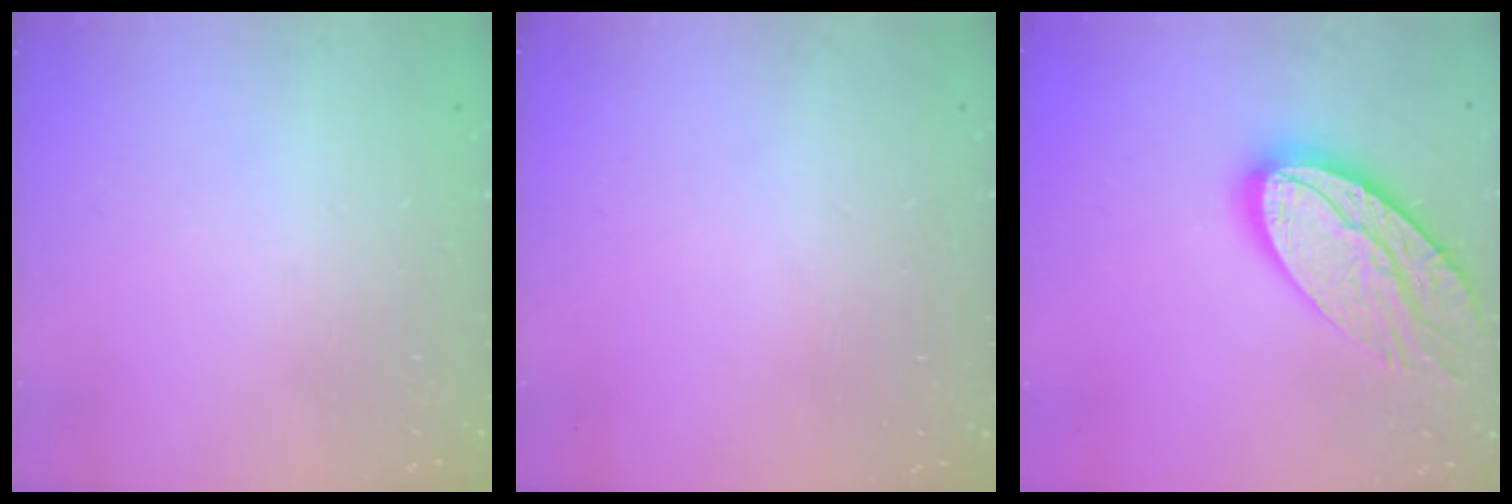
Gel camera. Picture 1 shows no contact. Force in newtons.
{"total": 0.0}
{"total": 17.2, "press": 17.1, "slide": 1.5}